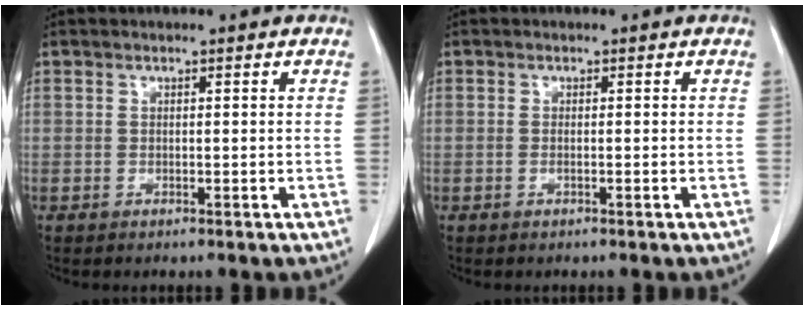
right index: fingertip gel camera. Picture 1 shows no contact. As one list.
[{"total": 0.6, "force": [-0.2, 0.0, 0.5], "torque": [-0.014, -0.002, -0.001]}]